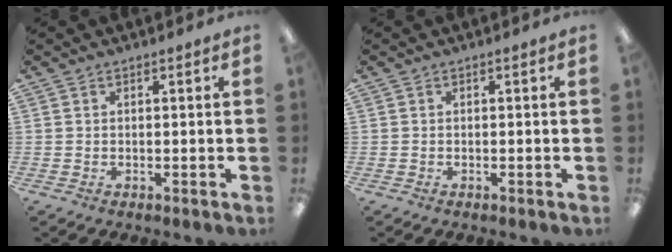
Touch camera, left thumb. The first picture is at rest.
{"total": 0.0}